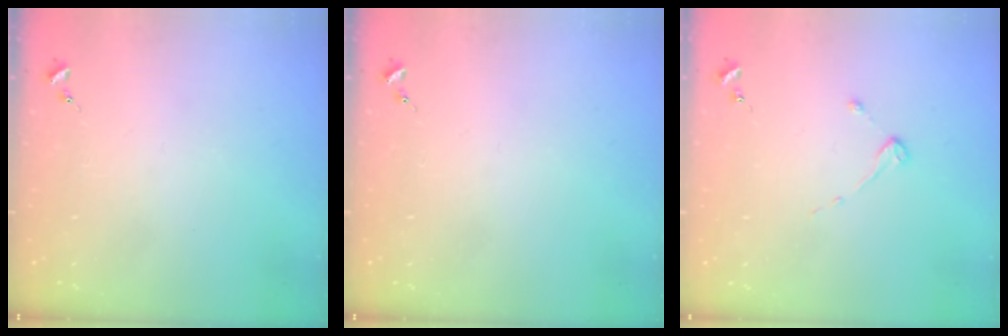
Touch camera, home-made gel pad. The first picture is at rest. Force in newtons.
{"total": 0.0}
{"total": 2.6, "press": 2.5, "slide": 0.4}